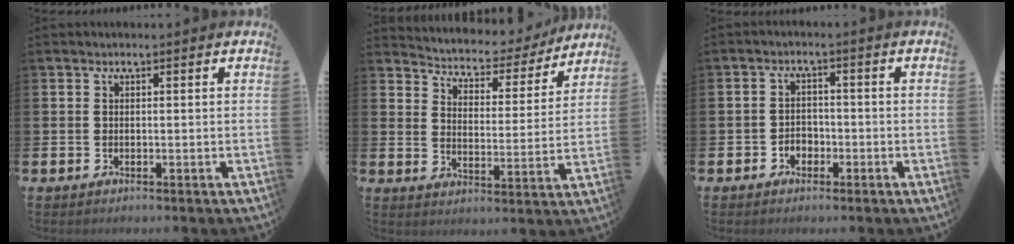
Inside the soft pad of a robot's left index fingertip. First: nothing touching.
{"total": 4.6, "force": [4.3, 1.6, 0.4], "torque": [-0.031, -0.042, 0.067]}
{"total": 2.3, "force": [-1.4, 1.7, 0.6], "torque": [-0.014, 0.004, -0.032]}